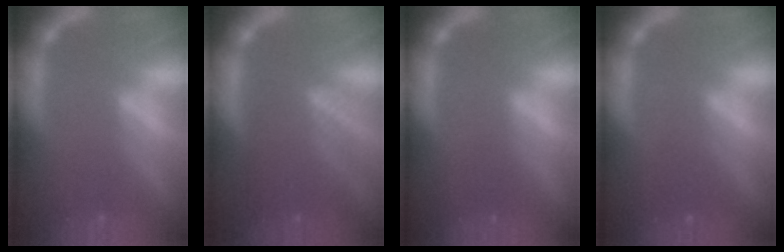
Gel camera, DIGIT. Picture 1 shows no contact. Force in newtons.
{"total": 7.1}
{"total": 0.9}
{"total": 2.0}